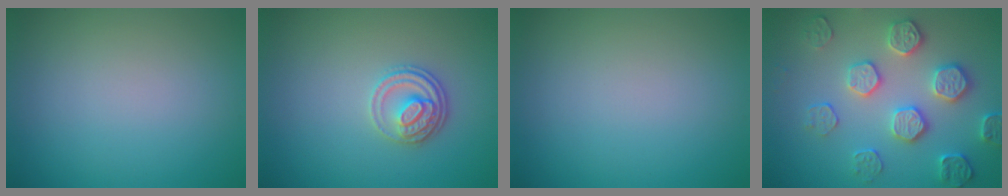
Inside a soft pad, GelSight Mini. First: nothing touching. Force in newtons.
{"total": 2.7, "press": 2.5, "slide": 1.0}
{"total": 0.0}
{"total": 4.6, "press": 4.3, "slide": 1.6}